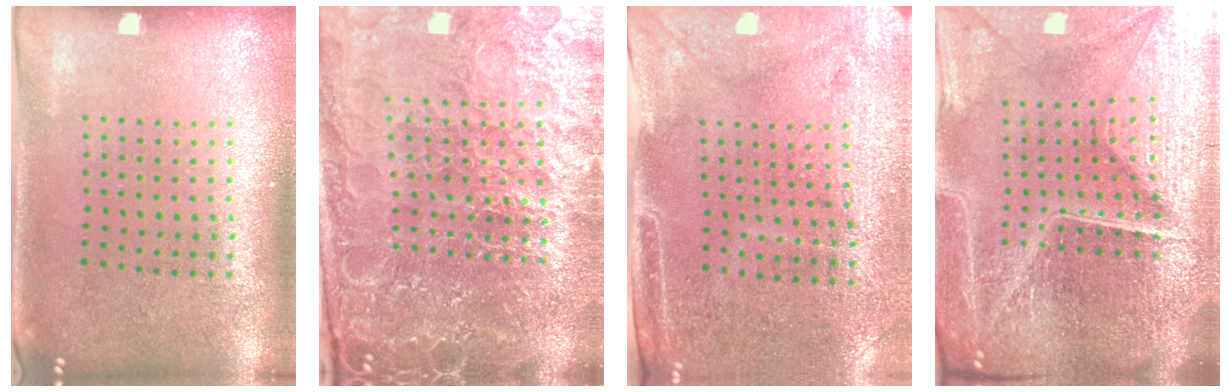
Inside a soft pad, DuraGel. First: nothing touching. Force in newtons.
{"total": 6.0, "press": 5.3, "slide": 2.7}
{"total": 3.0, "press": 2.5, "slide": 1.5}
{"total": 6.7, "press": 5.9, "slide": 3.1}